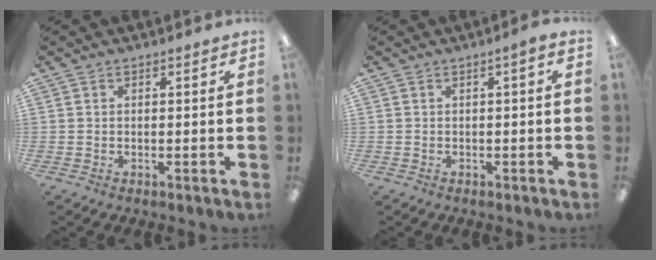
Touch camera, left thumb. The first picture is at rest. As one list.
[{"total": 1.0, "force": [-0.4, 0.2, 0.9], "torque": [-0.016, 0.001, -0.007]}]